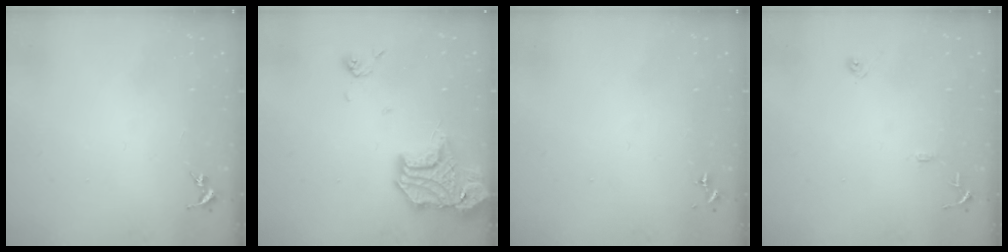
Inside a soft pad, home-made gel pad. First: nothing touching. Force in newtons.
{"total": 18.4, "press": 18.3, "slide": 2.2}
{"total": 0.0}
{"total": 9.1, "press": 9.1, "slide": 0.8}